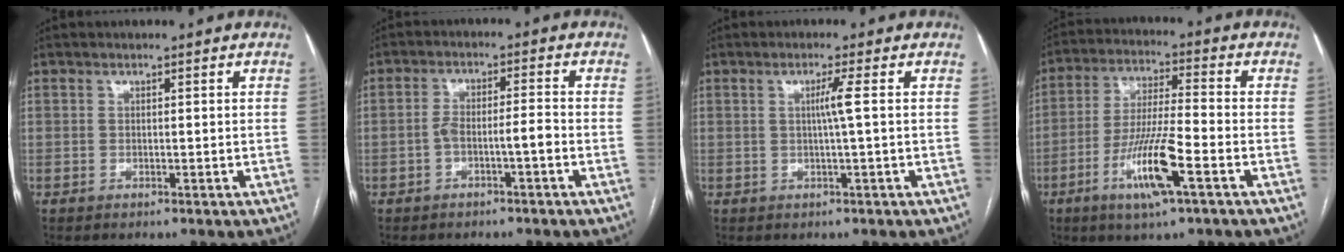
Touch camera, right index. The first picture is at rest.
{"total": 4.1, "force": [-1.8, 0.6, 3.7], "torque": [-0.068, 0.019, -0.027]}
{"total": 2.6, "force": [0.2, -0.8, 2.4], "torque": [-0.044, -0.002, 0.005]}
{"total": 11.4, "force": [-4.9, 0.8, 10.3], "torque": [-0.199, -0.013, -0.091]}